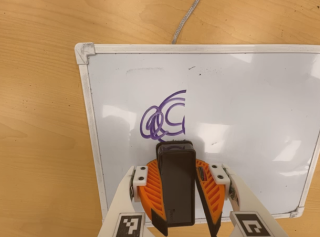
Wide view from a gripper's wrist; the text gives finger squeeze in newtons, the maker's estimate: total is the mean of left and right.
{"total": 11.9, "left": 11.3, "right": 12.5}